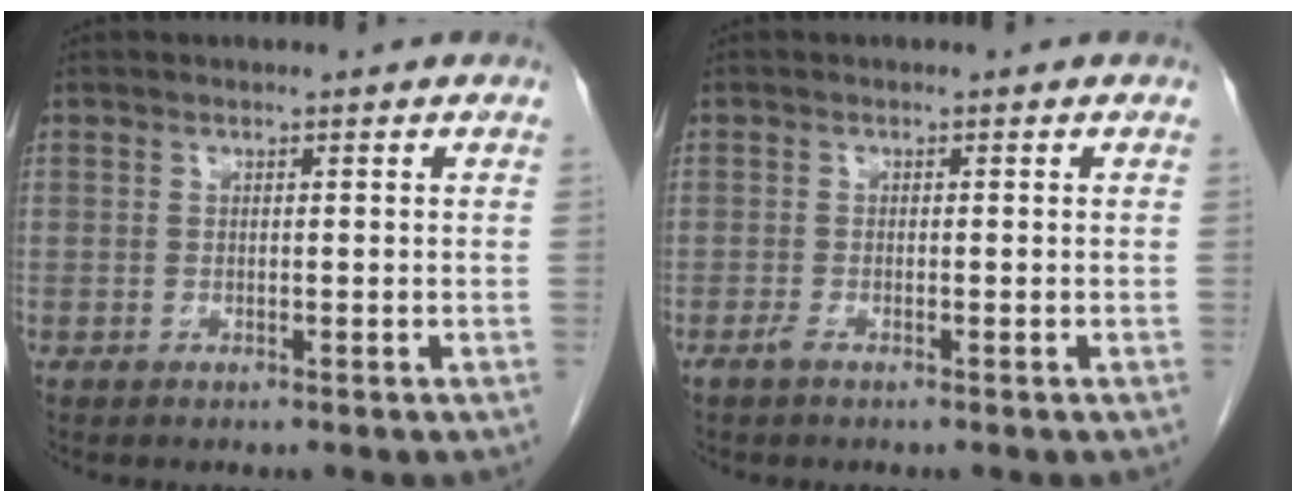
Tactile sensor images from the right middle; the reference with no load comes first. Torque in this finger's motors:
{"motor_torque": [0.17, -0.25, 0.01, 0.01]}